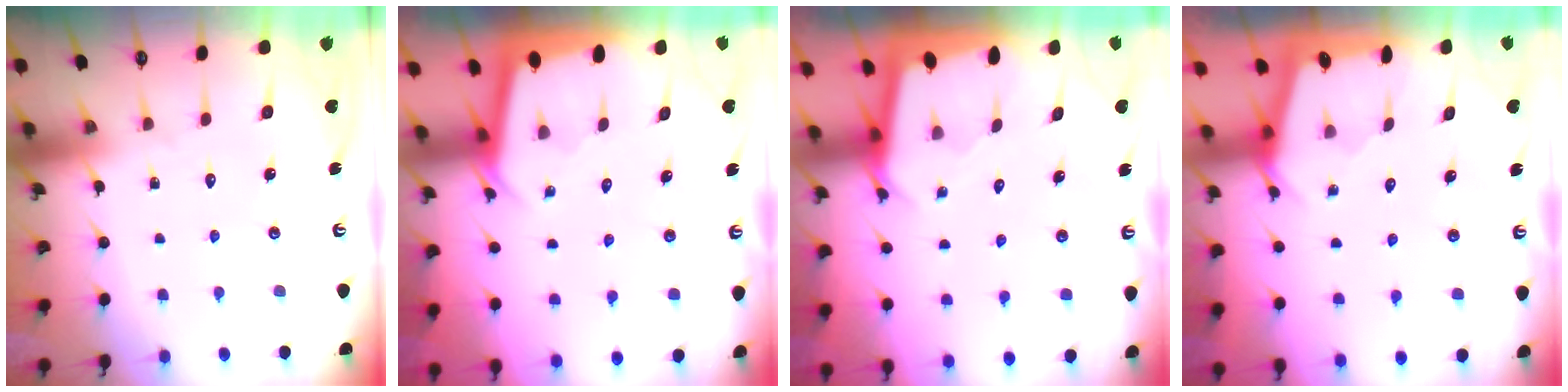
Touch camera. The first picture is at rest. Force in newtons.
{"total": 2.2, "press": 2.2, "slide": 0.1}
{"total": 2.4, "press": 2.4, "slide": 0.1}
{"total": 2.2, "press": 2.2, "slide": 0.3}